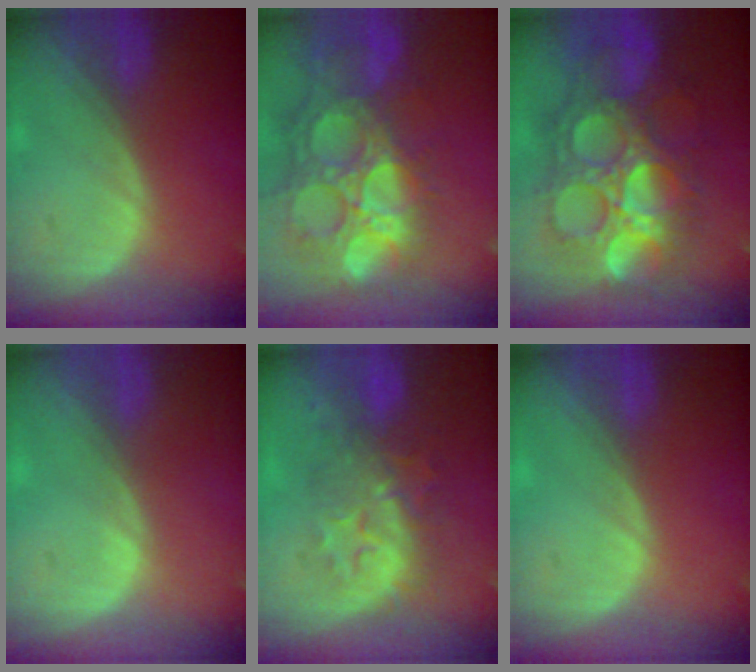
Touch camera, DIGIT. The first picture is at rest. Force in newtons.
{"total": 15.1, "press": 12.5, "slide": 8.5}
{"total": 13.6, "press": 13.5, "slide": 1.5}
{"total": 0.6, "press": 0.1, "slide": 0.6}
{"total": 8.4, "press": 8.3, "slide": 1.3}
{"total": 0.0}